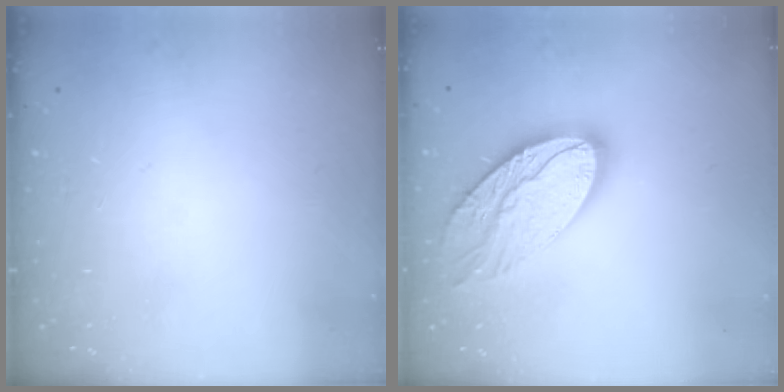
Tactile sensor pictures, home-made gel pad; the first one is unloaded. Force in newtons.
{"total": 17.2, "press": 17.1, "slide": 1.5}